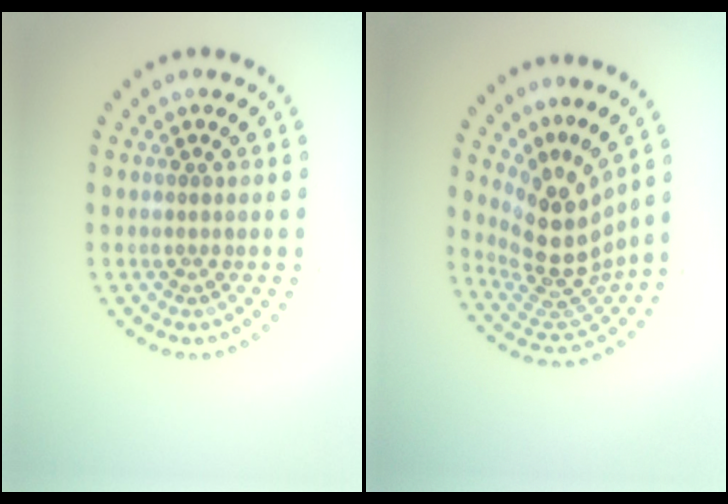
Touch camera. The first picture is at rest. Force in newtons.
{"total": 5.0, "press": 3.6, "slide": 3.4}